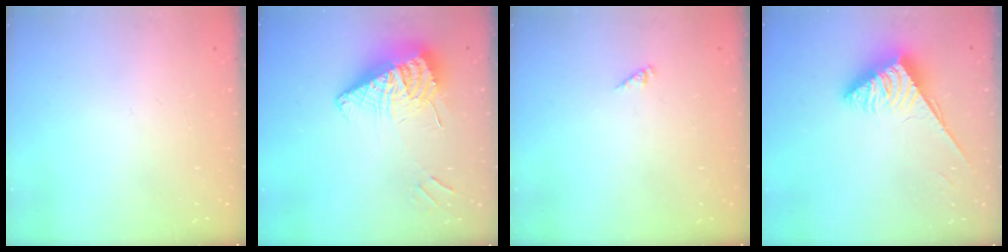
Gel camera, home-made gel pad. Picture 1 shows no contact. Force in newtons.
{"total": 11.0, "press": 10.9, "slide": 0.9}
{"total": 0.0}
{"total": 3.9, "press": 3.8, "slide": 0.7}